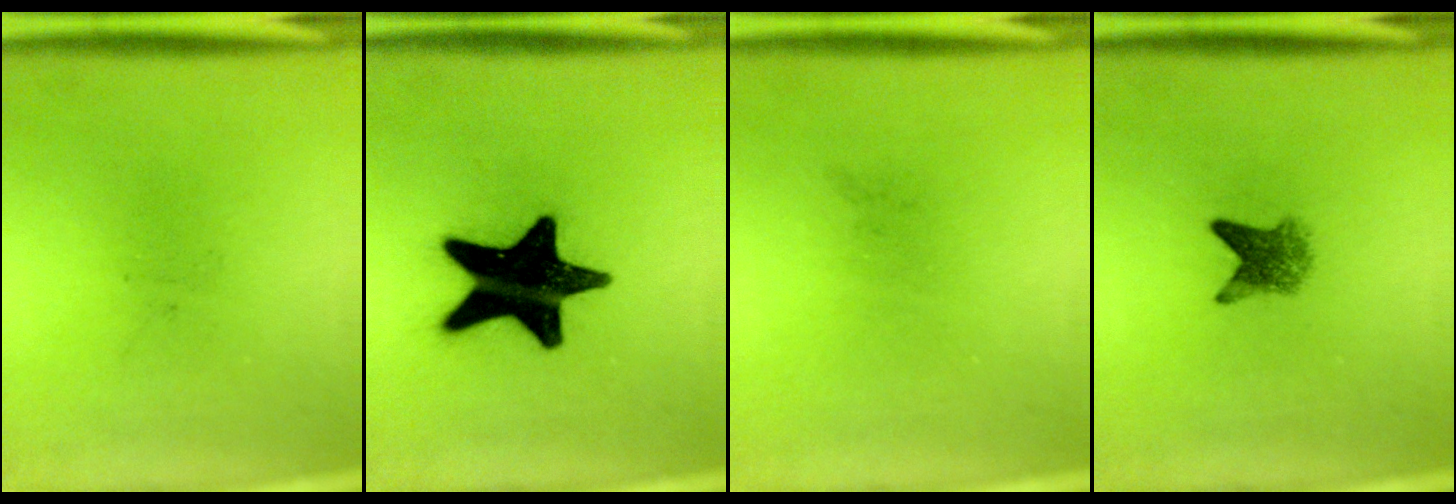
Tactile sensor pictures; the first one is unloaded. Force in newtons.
{"total": 20.0}
{"total": 0.0}
{"total": 3.3}